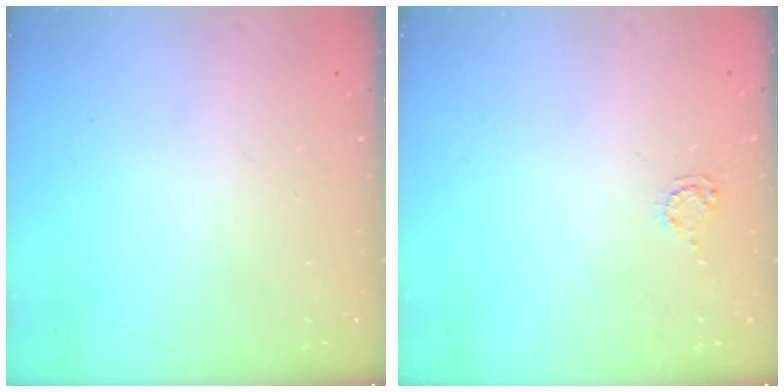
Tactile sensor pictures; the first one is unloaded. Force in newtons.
{"total": 2.9, "press": 2.9, "slide": 0.3}